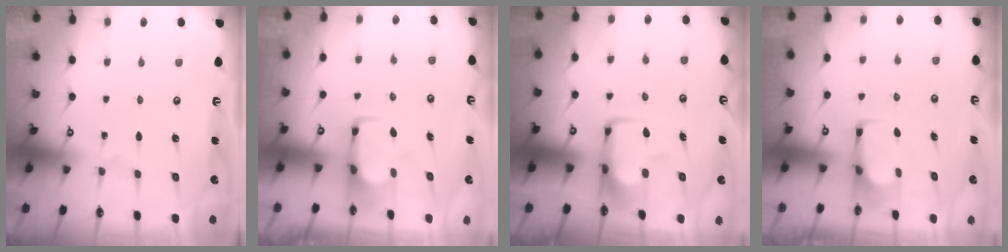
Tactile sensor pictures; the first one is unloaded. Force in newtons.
{"total": 3.9, "press": 3.9, "slide": 0.7}
{"total": 5.5, "press": 5.3, "slide": 1.3}
{"total": 2.6, "press": 2.6, "slide": 0.4}